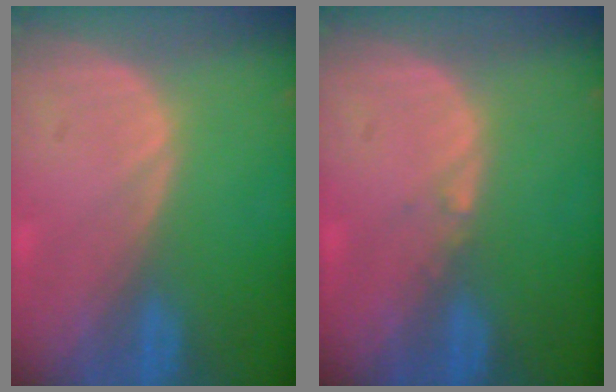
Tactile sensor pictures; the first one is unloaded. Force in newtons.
{"total": 0.6, "press": 0.5, "slide": 0.4}